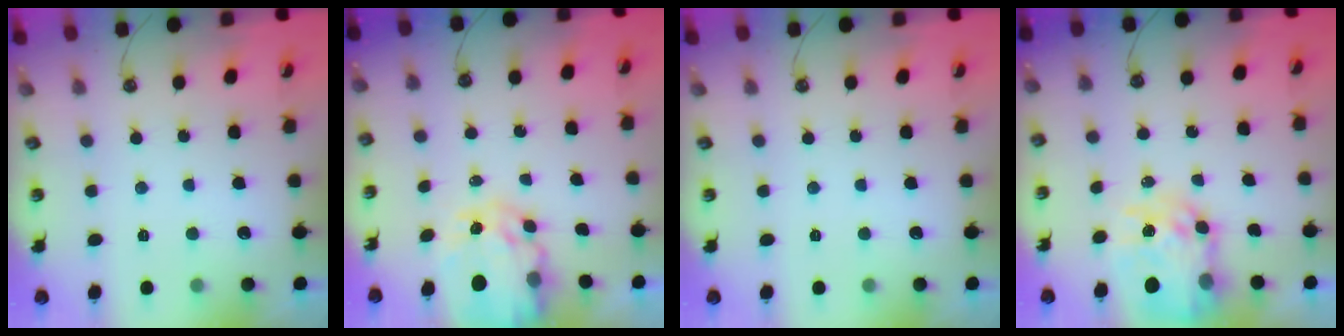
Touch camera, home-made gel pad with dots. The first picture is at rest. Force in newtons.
{"total": 9.3, "press": 9.3, "slide": 0.8}
{"total": 0.0}
{"total": 10.2, "press": 10.2, "slide": 1.0}